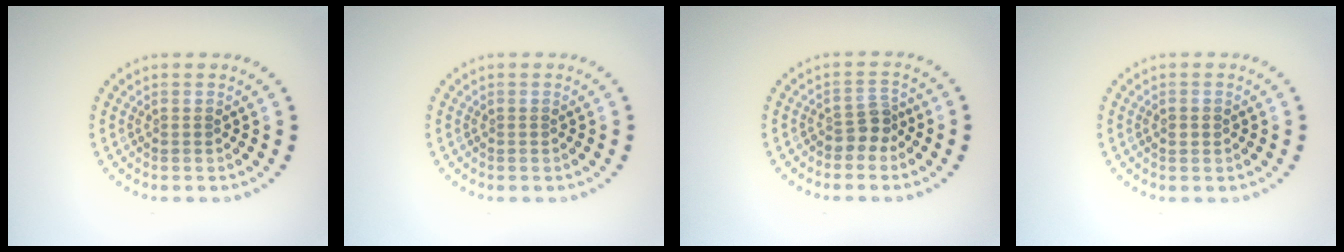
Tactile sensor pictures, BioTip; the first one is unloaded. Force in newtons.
{"total": 0.0}
{"total": 2.2, "press": 1.7, "slide": 1.4}
{"total": 1.2, "press": 1.2, "slide": 0.0}